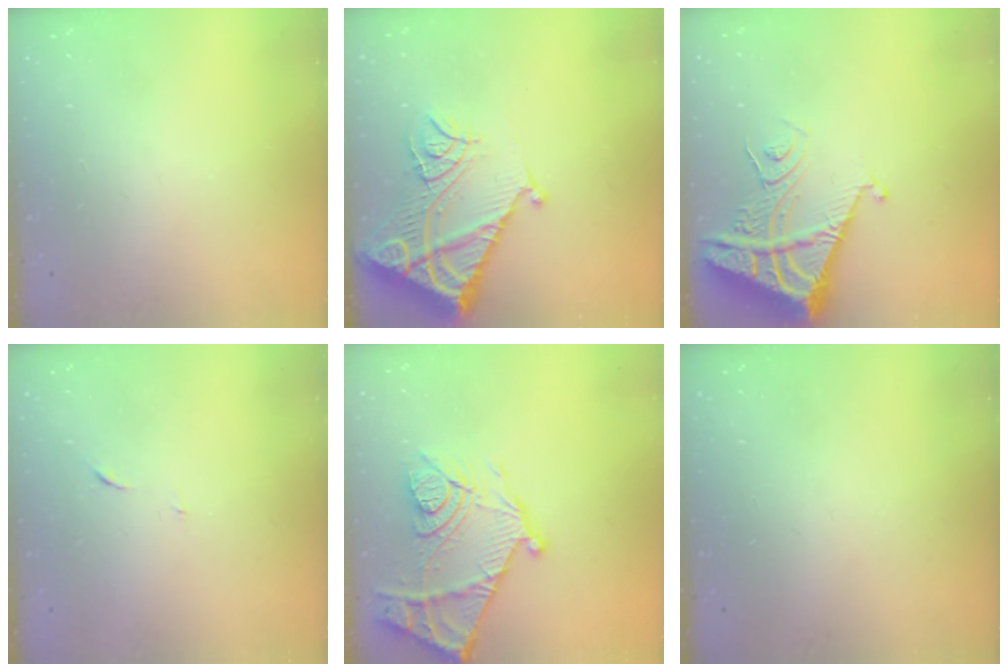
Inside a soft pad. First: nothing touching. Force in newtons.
{"total": 16.1, "press": 16.0, "slide": 1.8}
{"total": 10.0, "press": 9.9, "slide": 1.3}
{"total": 4.5, "press": 4.3, "slide": 1.0}
{"total": 17.3, "press": 17.2, "slide": 1.7}
{"total": 0.0}